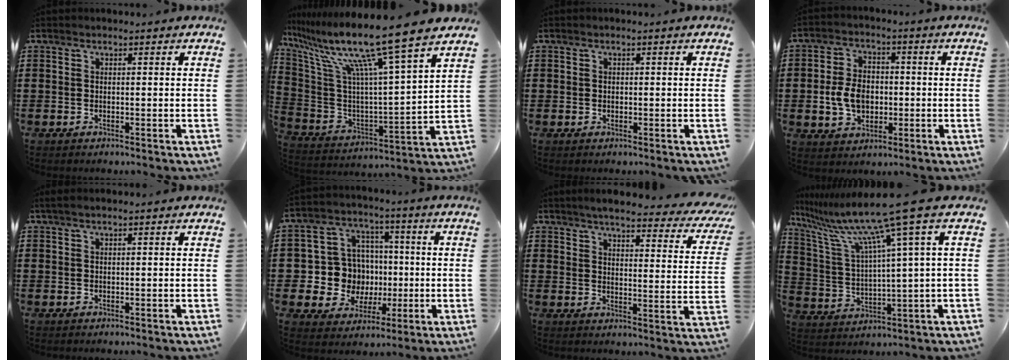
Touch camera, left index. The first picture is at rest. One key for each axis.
{"total": 14.0, "fx": 10.8, "fy": -0.6, "fz": 8.9, "tx": -0.201, "ty": -0.076, "tz": 0.166}
{"total": 0.5, "fx": 0.0, "fy": 0.5, "fz": 0.0, "tx": -0.004, "ty": 0.004, "tz": 0.000}
{"total": 6.8, "fx": -1.0, "fy": 5.0, "fz": 4.4, "tx": -0.094, "ty": 0.007, "tz": -0.023}
{"total": 1.1, "fx": 0.5, "fy": 0.0, "fz": 0.9, "tx": -0.017, "ty": 0.000, "tz": 0.009}
{"total": 10.0, "fx": -0.2, "fy": 9.6, "fz": 2.8, "tx": -0.097, "ty": 0.013, "tz": 0.010}
{"total": 5.0, "fx": 4.4, "fy": 0.1, "fz": 2.5, "tx": -0.058, "ty": -0.029, "tz": 0.069}
{"total": 12.2, "fx": 8.2, "fy": -0.7, "fz": 9.1, "tx": -0.221, "ty": -0.051, "tz": 0.122}